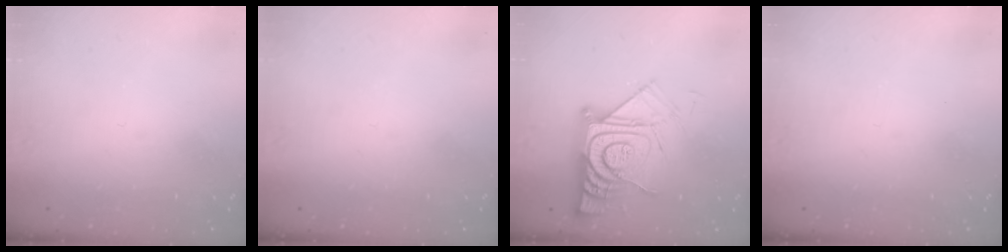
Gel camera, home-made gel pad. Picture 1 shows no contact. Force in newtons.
{"total": 0.0}
{"total": 14.2, "press": 14.2, "slide": 1.1}
{"total": 0.0}